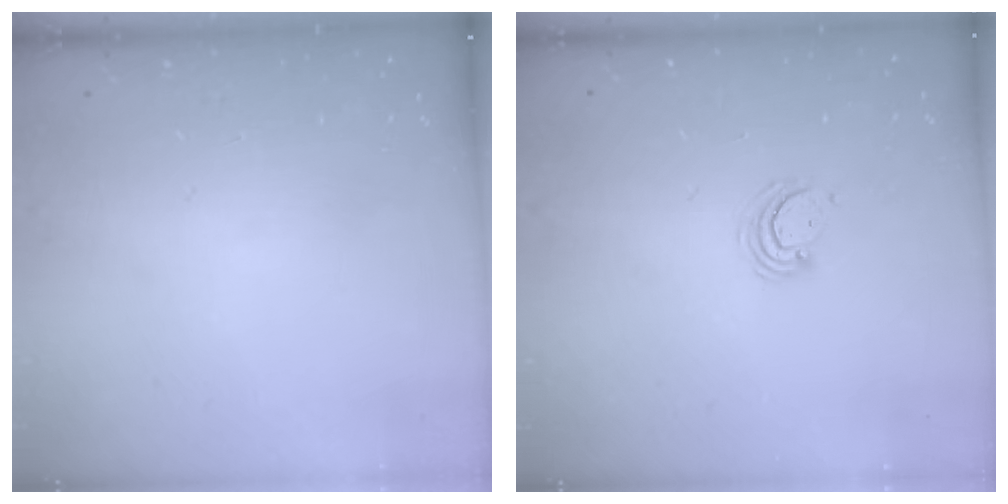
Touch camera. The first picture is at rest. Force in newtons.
{"total": 4.3, "press": 4.3, "slide": 0.4}